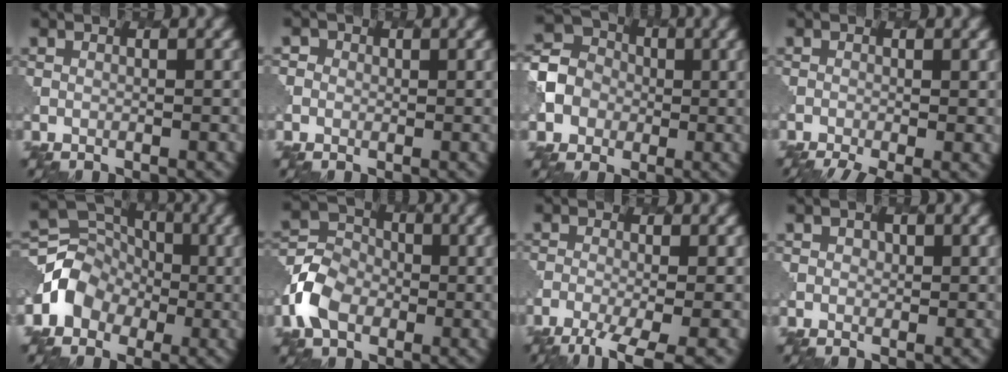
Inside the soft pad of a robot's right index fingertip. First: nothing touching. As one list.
[{"total": 1.7, "force": [0.0, 1.7, 0.1], "torque": [0.011, 0.005, -0.008]}, {"total": 4.7, "force": [-0.5, 4.4, 1.5], "torque": [-0.034, 0.005, -0.016]}, {"total": 3.7, "force": [-2.2, 1.2, 2.8], "torque": [-0.044, -0.012, -0.027]}, {"total": 4.3, "force": [-1.2, 3.9, 1.3], "torque": [-0.019, 0.004, -0.030]}, {"total": 5.4, "force": [-1.9, 4.2, 2.9], "torque": [-0.066, 0.002, -0.044]}, {"total": 5.3, "force": [-3.5, 1.3, 3.9], "torque": [-0.064, -0.013, -0.064]}, {"total": 0.8, "force": [0.4, 0.7, 0.1], "torque": [0.000, -0.004, 0.009]}]